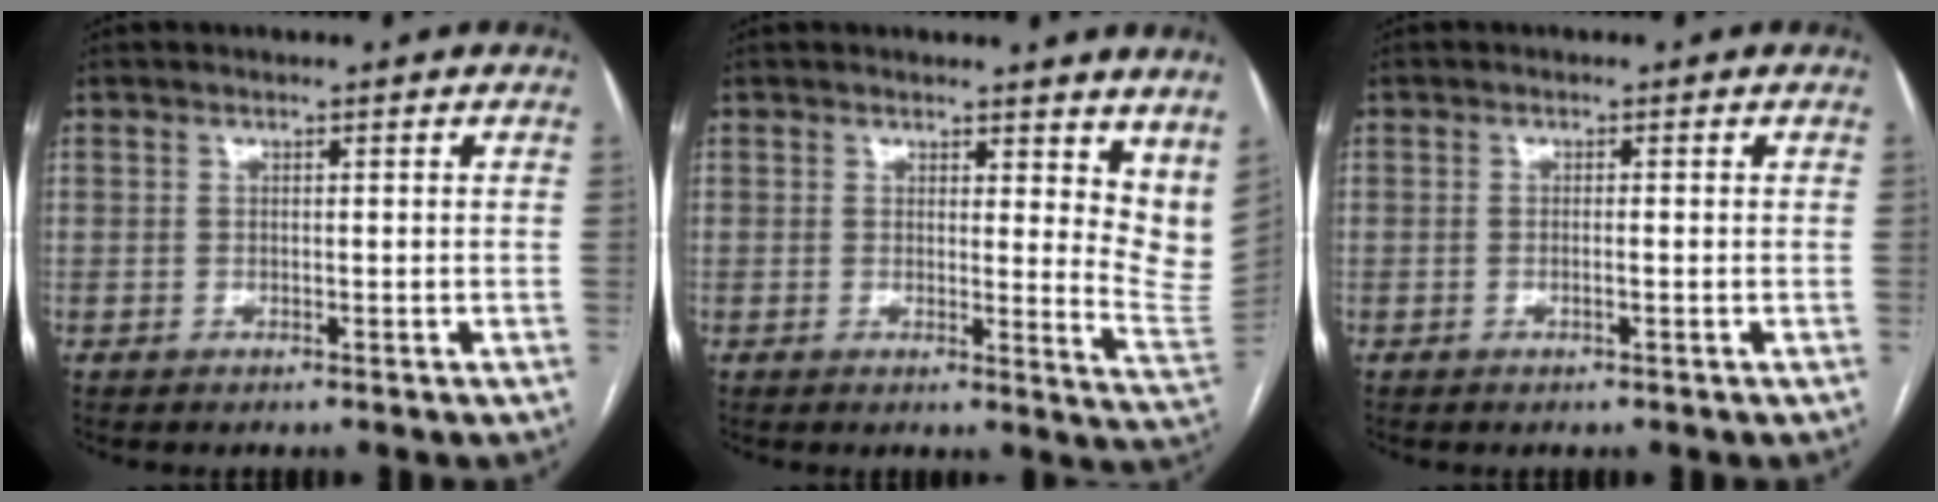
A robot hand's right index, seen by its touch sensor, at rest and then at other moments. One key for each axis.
{"total": 11.5, "fx": 9.6, "fy": 4.1, "fz": 4.9, "tx": -0.020, "ty": -0.044, "tz": 0.088}
{"total": 0.8, "fx": -0.2, "fy": 0.0, "fz": 0.8, "tx": -0.016, "ty": 0.000, "tz": -0.003}